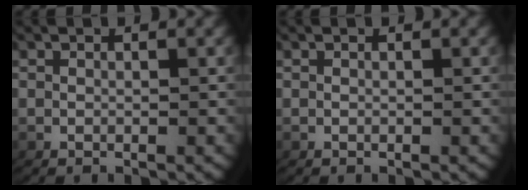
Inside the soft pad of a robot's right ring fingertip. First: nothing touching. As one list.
[{"total": 0.0}]